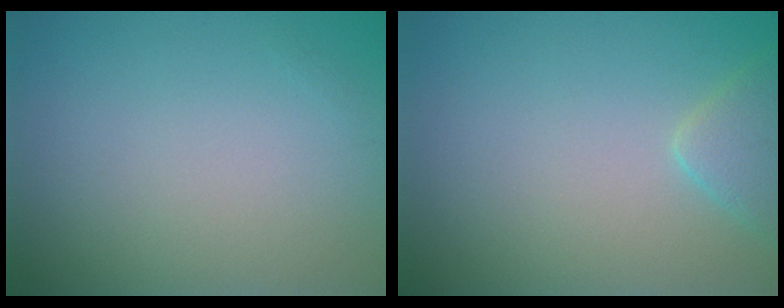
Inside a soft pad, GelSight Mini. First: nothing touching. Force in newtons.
{"total": 2.5, "press": 2.5, "slide": 0.2}